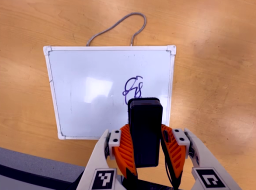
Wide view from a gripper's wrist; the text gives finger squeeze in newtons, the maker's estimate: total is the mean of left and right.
{"total": 6.0, "left": 5.1, "right": 6.8}